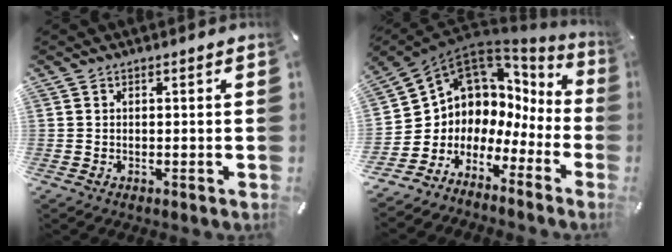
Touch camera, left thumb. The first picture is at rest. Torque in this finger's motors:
{"motor_torque": [0.49, 1.16, 0.75, 0.82, 0.30]}